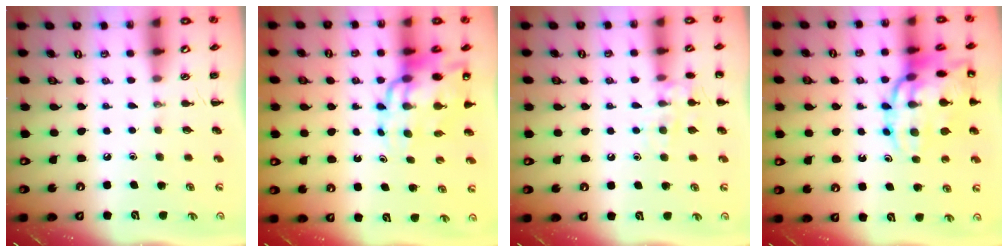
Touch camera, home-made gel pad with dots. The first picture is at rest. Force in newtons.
{"total": 15.9, "press": 15.3, "slide": 4.4}
{"total": 9.5, "press": 9.5, "slide": 0.6}
{"total": 20.4, "press": 20.2, "slide": 2.5}